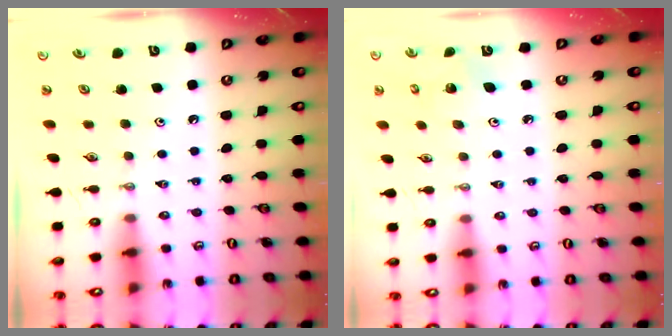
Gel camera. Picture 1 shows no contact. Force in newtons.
{"total": 2.9, "press": 2.9, "slide": 0.2}